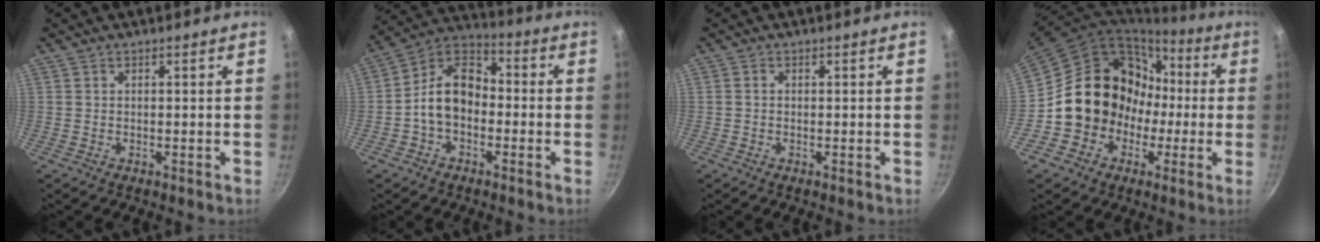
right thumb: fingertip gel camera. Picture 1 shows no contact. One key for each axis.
{"total": 11.5, "fx": -2.0, "fy": 8.1, "fz": 7.8, "tx": -0.103, "ty": 0.045, "tz": -0.058}
{"total": 0.5, "fx": -0.1, "fy": 0.4, "fz": 0.2, "tx": -0.004, "ty": 0.003, "tz": -0.002}
{"total": 17.0, "fx": -2.1, "fy": 15.3, "fz": 7.0, "tx": -0.084, "ty": 0.061, "tz": -0.025}